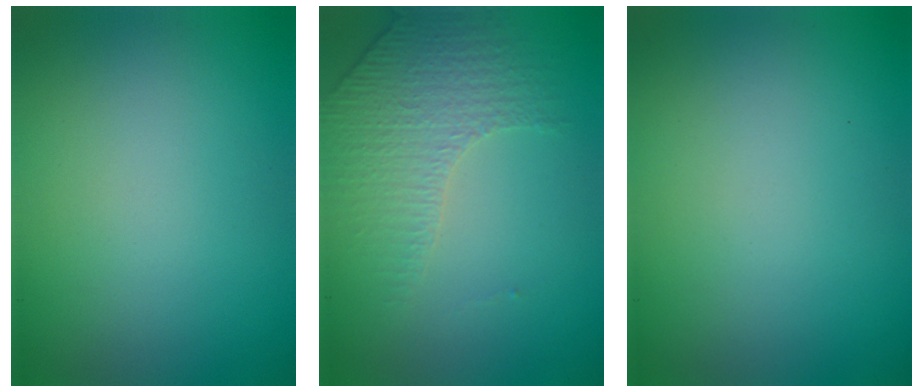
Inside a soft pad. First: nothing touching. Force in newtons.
{"total": 4.2, "press": 2.9, "slide": 3.1}
{"total": 0.0}